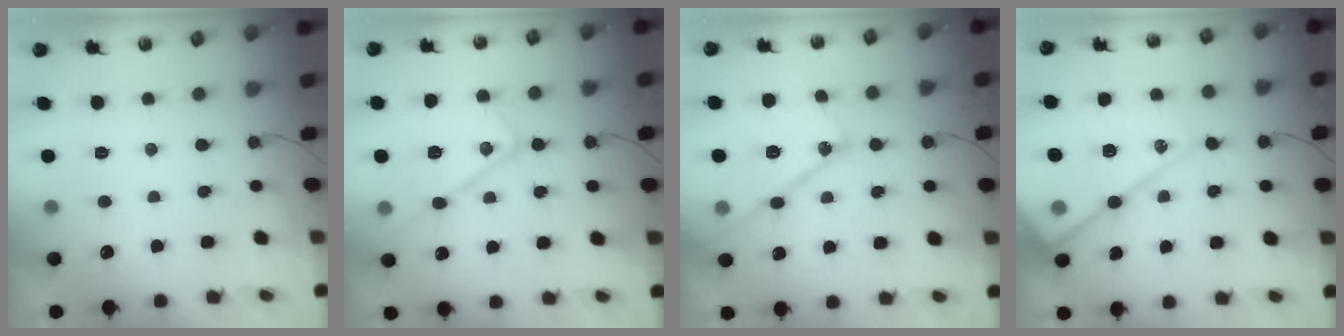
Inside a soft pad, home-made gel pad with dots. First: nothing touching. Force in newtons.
{"total": 16.5, "press": 16.4, "slide": 1.2}
{"total": 17.4, "press": 17.4, "slide": 1.3}
{"total": 17.2, "press": 17.1, "slide": 1.9}